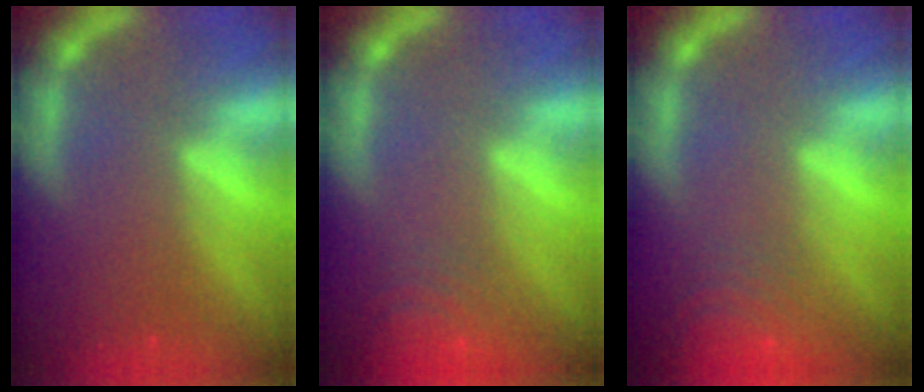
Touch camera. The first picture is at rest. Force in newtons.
{"total": 7.5}
{"total": 8.5}